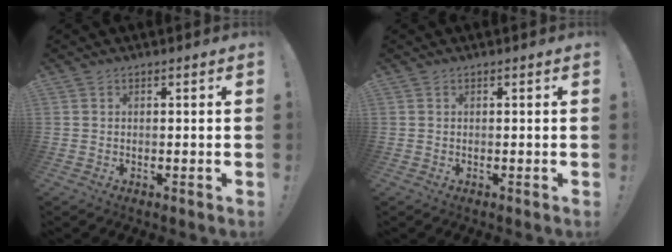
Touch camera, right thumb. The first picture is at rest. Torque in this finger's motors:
{"motor_torque": [0.01, 0.00, -0.12, 0.12, 0.00]}